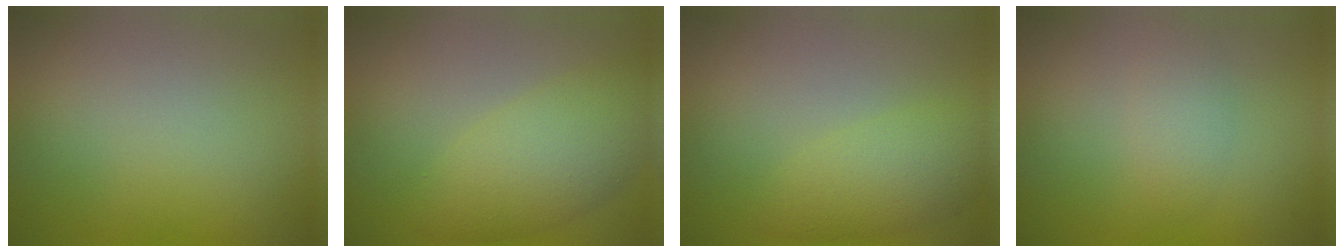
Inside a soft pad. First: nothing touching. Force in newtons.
{"total": 5.0, "press": 5.0, "slide": 0.2}
{"total": 3.2, "press": 3.1, "slide": 0.2}
{"total": 1.8, "press": 1.8, "slide": 0.1}